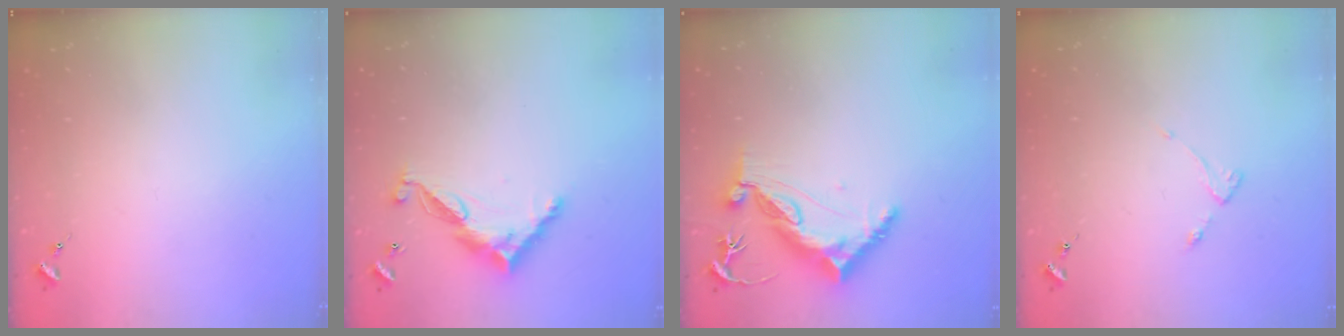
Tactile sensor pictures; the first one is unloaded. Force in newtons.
{"total": 11.7, "press": 11.7, "slide": 0.3}
{"total": 10.7, "press": 10.6, "slide": 1.2}
{"total": 2.8, "press": 2.7, "slide": 0.5}